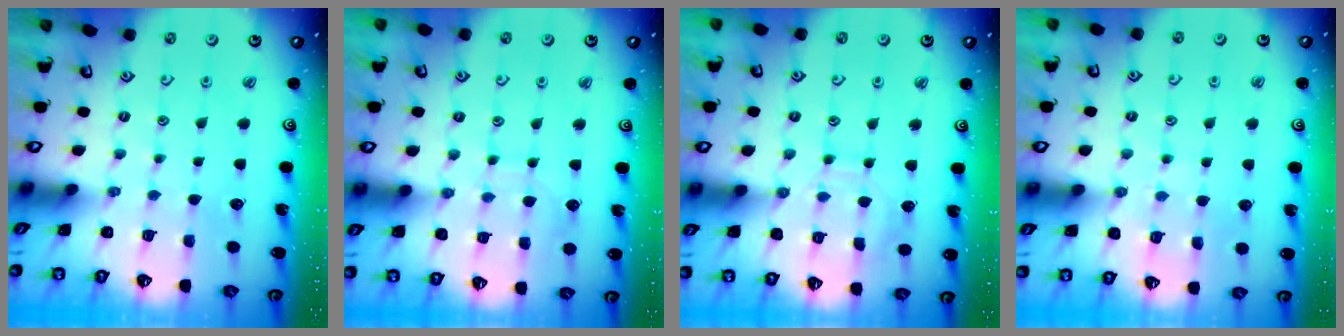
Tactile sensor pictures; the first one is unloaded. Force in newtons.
{"total": 5.5, "press": 5.5, "slide": 0.5}
{"total": 7.7, "press": 7.6, "slide": 0.7}
{"total": 4.0, "press": 3.9, "slide": 0.6}